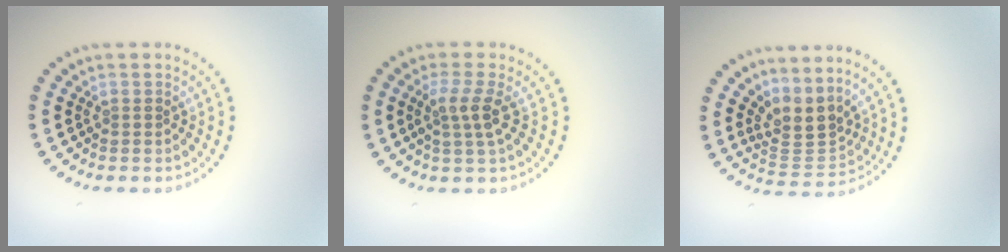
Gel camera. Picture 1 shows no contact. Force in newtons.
{"total": 2.5, "press": 2.1, "slide": 1.4}
{"total": 3.4, "press": 2.4, "slide": 2.4}